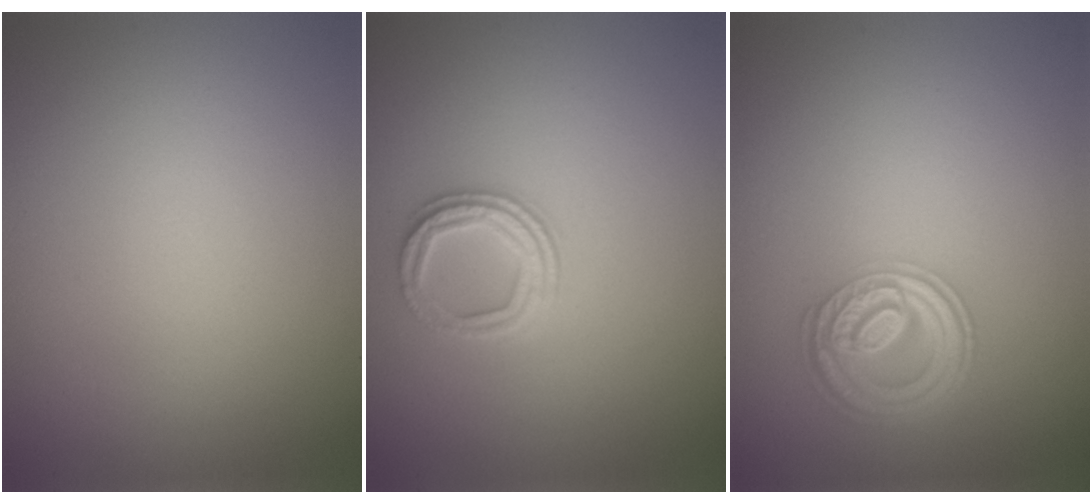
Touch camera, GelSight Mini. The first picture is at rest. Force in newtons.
{"total": 2.5, "press": 2.3, "slide": 1.0}
{"total": 4.5, "press": 3.5, "slide": 2.8}